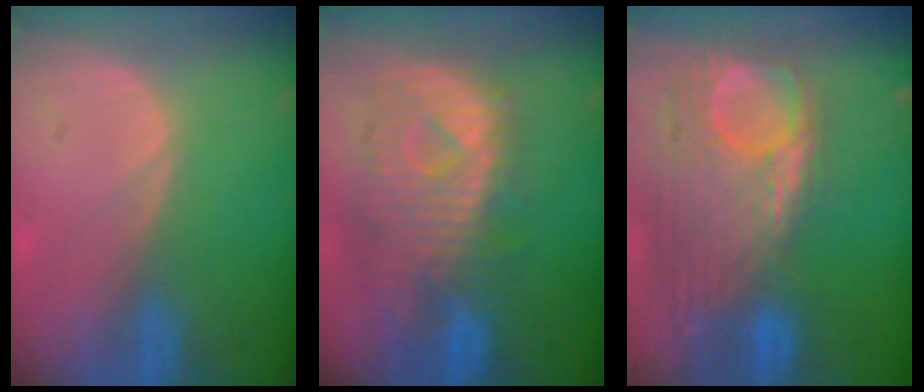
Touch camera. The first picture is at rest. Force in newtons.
{"total": 10.8, "press": 9.6, "slide": 5.0}
{"total": 12.6, "press": 10.6, "slide": 6.8}